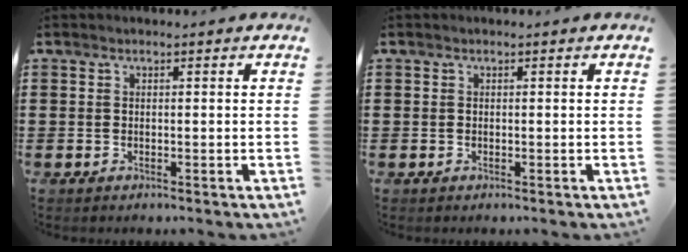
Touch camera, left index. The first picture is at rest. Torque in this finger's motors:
{"motor_torque": [-0.11, -0.08, -0.01, -0.01]}